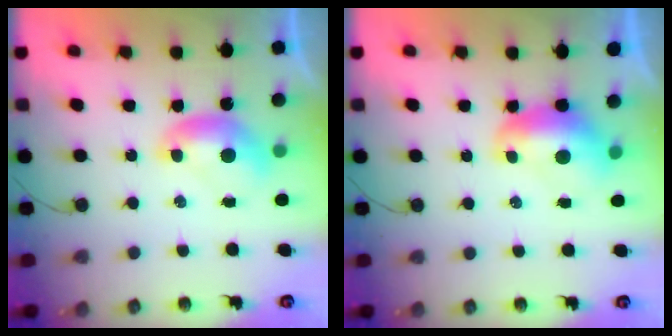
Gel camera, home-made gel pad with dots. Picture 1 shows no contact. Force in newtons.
{"total": 1.6, "press": 1.4, "slide": 0.7}